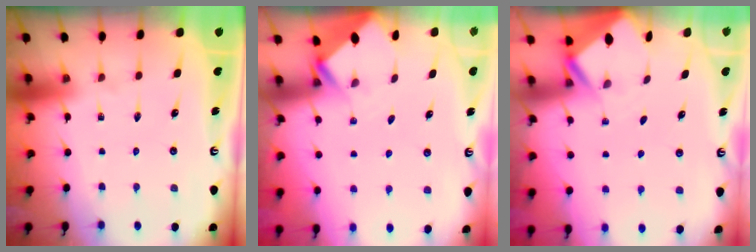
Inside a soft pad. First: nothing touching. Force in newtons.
{"total": 2.7, "press": 2.7, "slide": 0.2}
{"total": 2.4, "press": 2.4, "slide": 0.1}